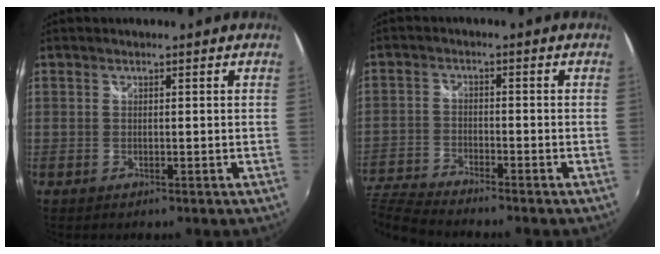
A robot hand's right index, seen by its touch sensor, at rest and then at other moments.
{"total": 9.8, "force": [-8.9, 1.2, 3.7], "torque": [-0.109, -0.024, -0.176]}